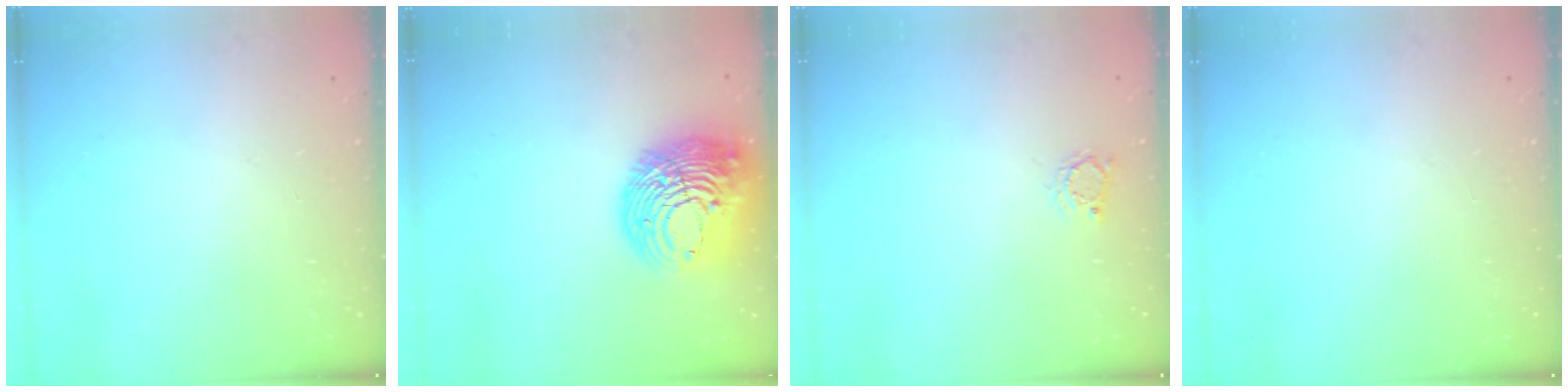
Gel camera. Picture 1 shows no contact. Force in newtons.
{"total": 19.4, "press": 19.3, "slide": 2.1}
{"total": 2.9, "press": 2.8, "slide": 0.4}
{"total": 0.0}